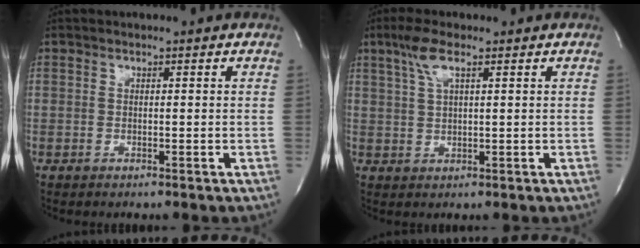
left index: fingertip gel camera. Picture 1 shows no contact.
{"total": 4.5, "force": [2.4, 1.0, 3.7], "torque": [-0.086, 0.007, 0.052]}